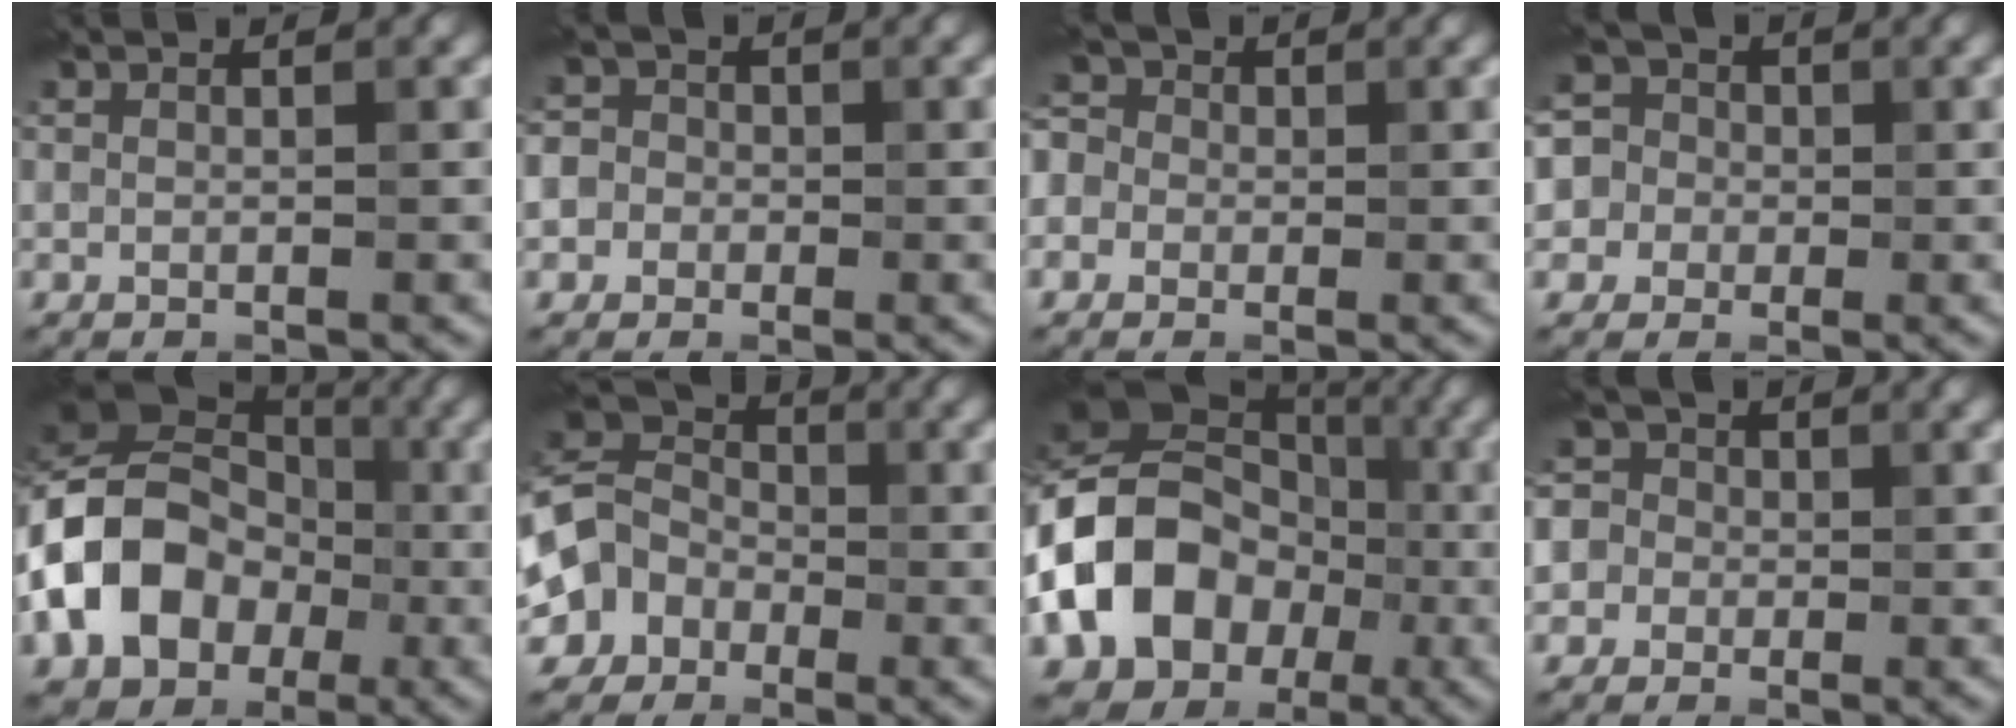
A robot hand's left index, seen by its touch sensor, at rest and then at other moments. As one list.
[{"total": 5.0, "force": [-0.5, 4.8, 1.4], "torque": [-0.006, 0.029, -0.046]}, {"total": 6.1, "force": [0.1, 5.5, 2.8], "torque": [-0.050, 0.043, -0.045]}, {"total": 6.9, "force": [1.0, 6.5, 2.2], "torque": [-0.050, 0.047, -0.013]}, {"total": 12.7, "force": [-3.2, 9.9, 7.4], "torque": [-0.155, 0.001, -0.068]}, {"total": 7.1, "force": [-2.3, 6.1, 2.8], "torque": [-0.047, 0.011, -0.060]}, {"total": 14.6, "force": [-3.7, 11.7, 7.9], "torque": [-0.177, 0.007, -0.073]}, {"total": 6.7, "force": [0.4, 6.3, 2.4], "torque": [-0.042, 0.048, -0.032]}]